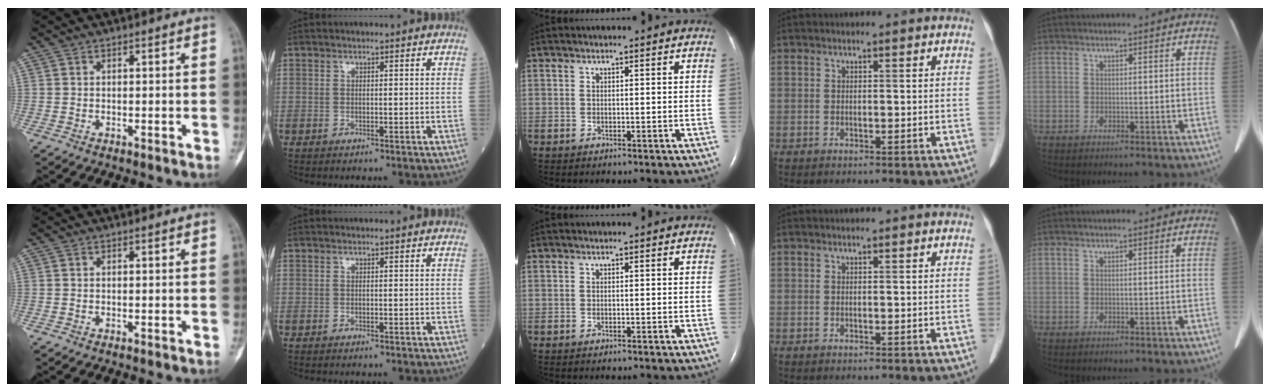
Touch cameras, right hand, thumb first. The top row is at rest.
{}